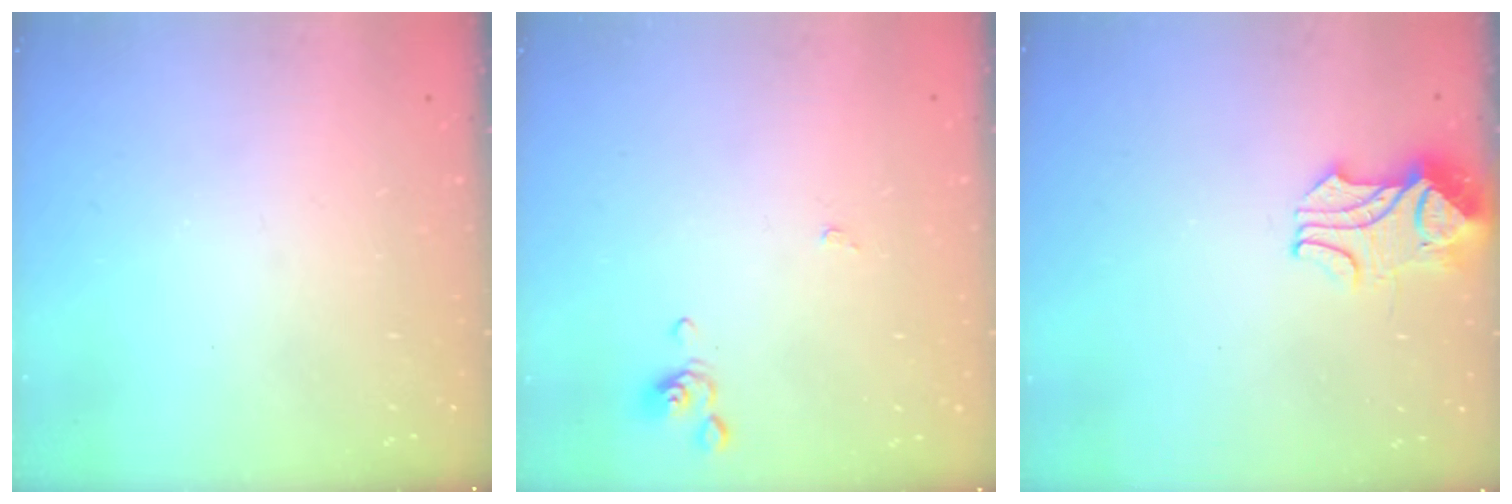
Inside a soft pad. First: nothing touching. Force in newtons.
{"total": 0.0}
{"total": 2.3, "press": 2.1, "slide": 0.8}